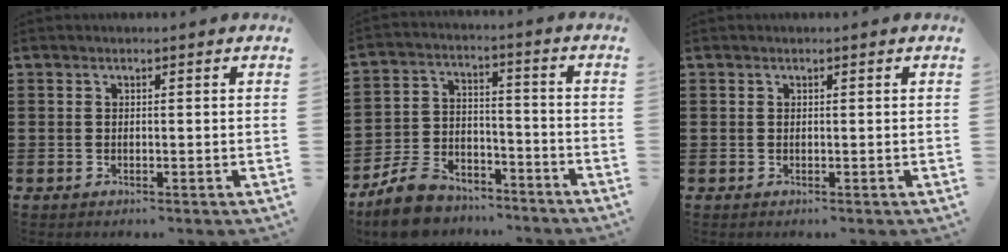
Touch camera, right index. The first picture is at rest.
{"total": 9.1, "force": [-8.1, 3.2, 2.6], "torque": [-0.064, 0.031, -0.159]}
{"total": 0.0}